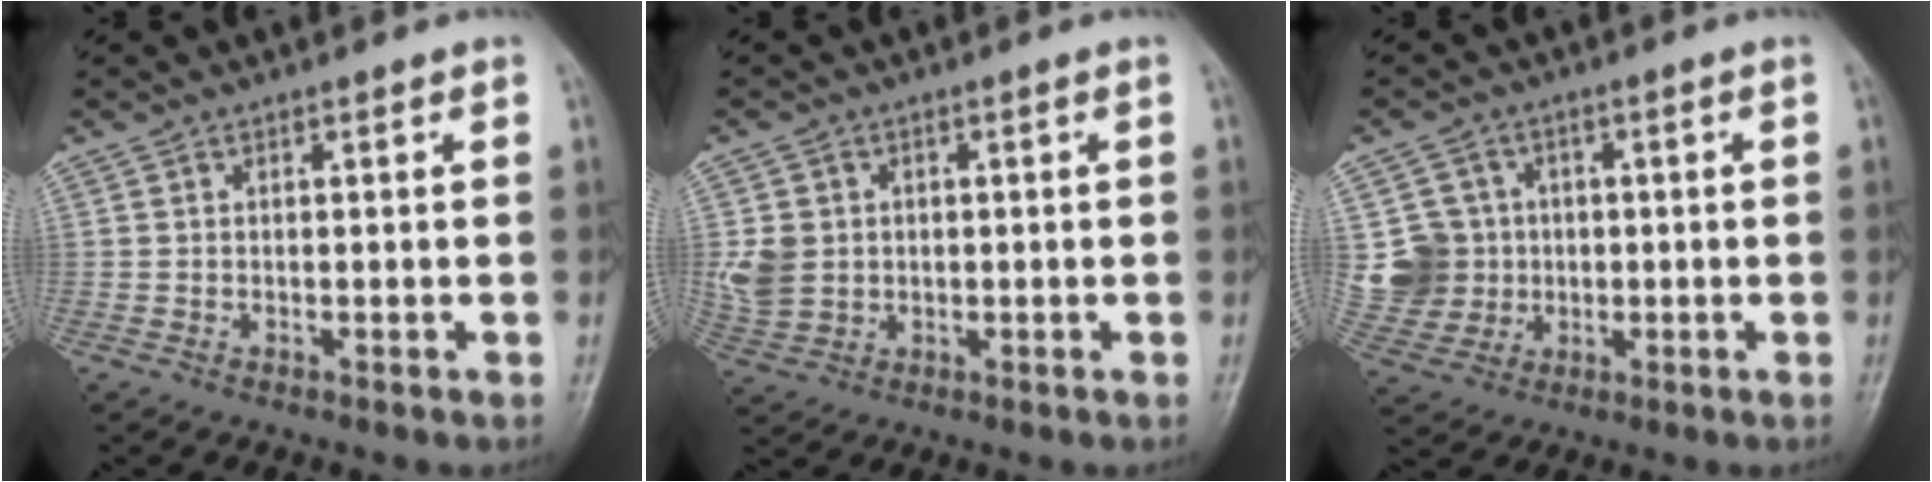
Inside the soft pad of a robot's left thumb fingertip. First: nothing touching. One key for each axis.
{"total": 6.0, "fx": 0.5, "fy": 5.2, "fz": 3.0, "tx": -0.045, "ty": 0.002, "tz": 0.017}
{"total": 9.0, "fx": 0.3, "fy": 8.6, "fz": 2.7, "tx": -0.029, "ty": 0.010, "tz": 0.011}